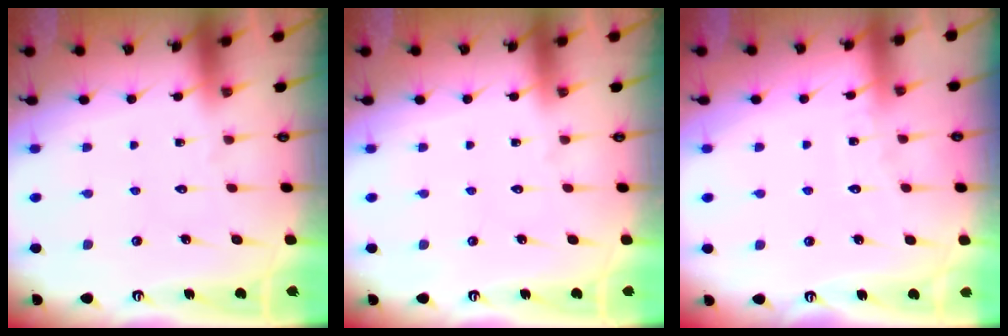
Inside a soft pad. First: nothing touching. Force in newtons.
{"total": 0.0}
{"total": 3.1, "press": 3.1, "slide": 0.3}